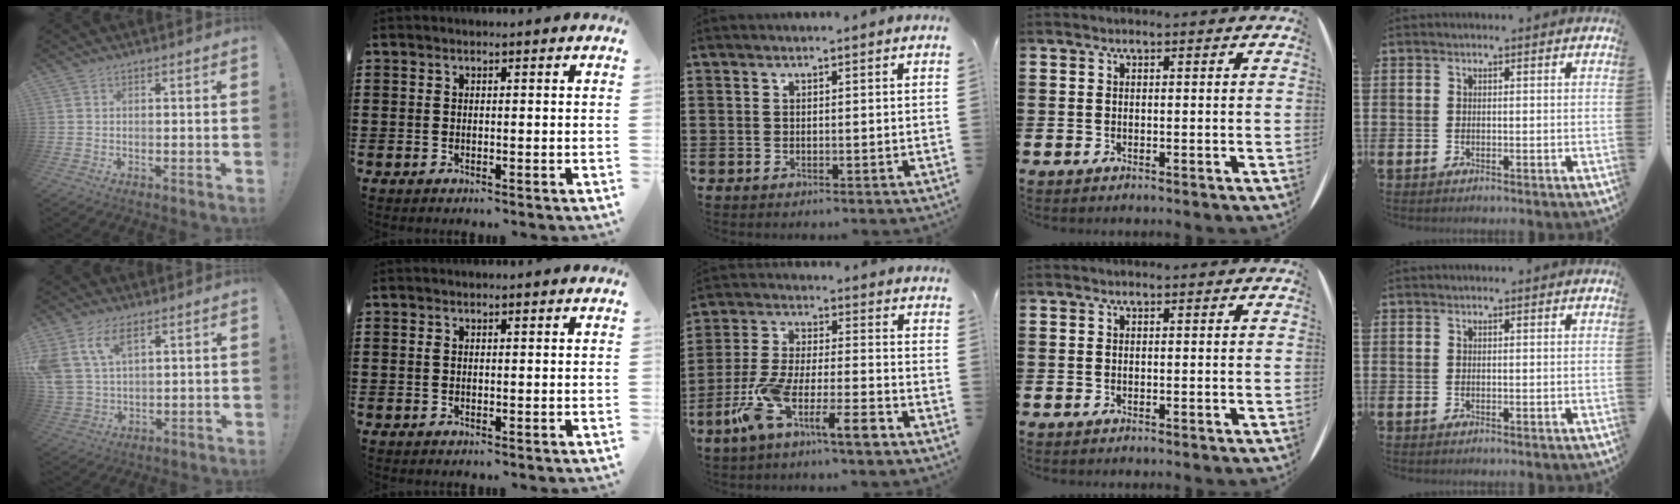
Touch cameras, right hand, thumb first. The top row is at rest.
{"thumb": {"total": 10.1, "force": [5.6, 5.5, 6.4], "torque": [-0.149, -0.018, 0.109]}, "index": {"total": 0.7, "force": [0.2, 0.3, 0.6], "torque": [-0.014, 0.001, 0.004]}, "middle": {"total": 10.2, "force": [-7.0, 1.6, 7.2], "torque": [-0.170, -0.006, -0.141]}}